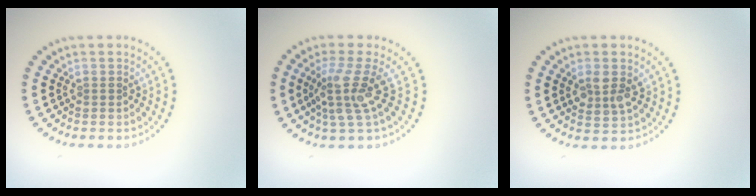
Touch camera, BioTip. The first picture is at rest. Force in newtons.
{"total": 3.7, "press": 2.6, "slide": 2.6}
{"total": 2.4, "press": 2.4, "slide": 0.6}